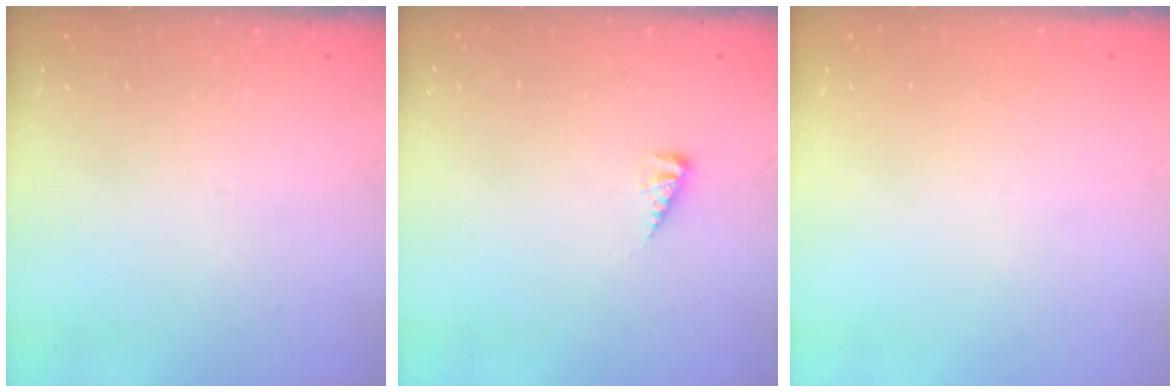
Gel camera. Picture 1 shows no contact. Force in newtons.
{"total": 3.2, "press": 3.2, "slide": 0.5}
{"total": 0.0}